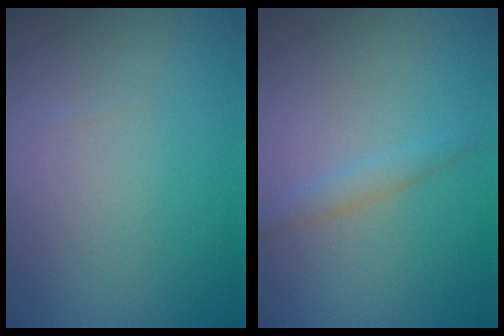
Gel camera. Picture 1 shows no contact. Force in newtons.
{"total": 1.2, "press": 1.2, "slide": 0.1}